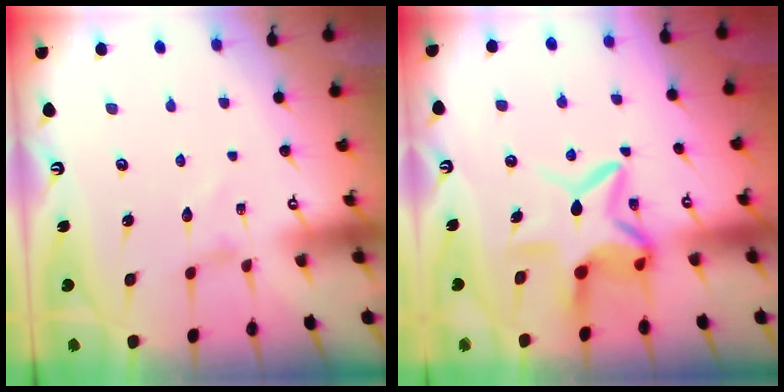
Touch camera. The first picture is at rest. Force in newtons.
{"total": 10.9, "press": 10.8, "slide": 1.4}